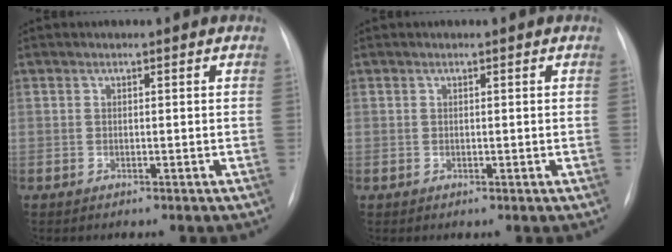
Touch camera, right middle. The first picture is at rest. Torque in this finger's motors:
{"motor_torque": [0.09, -0.07, 0.00, -0.04]}